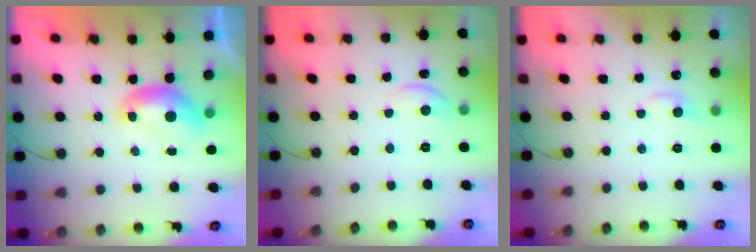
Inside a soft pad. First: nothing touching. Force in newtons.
{"total": 1.5, "press": 1.3, "slide": 0.7}
{"total": 1.0, "press": 0.4, "slide": 0.9}